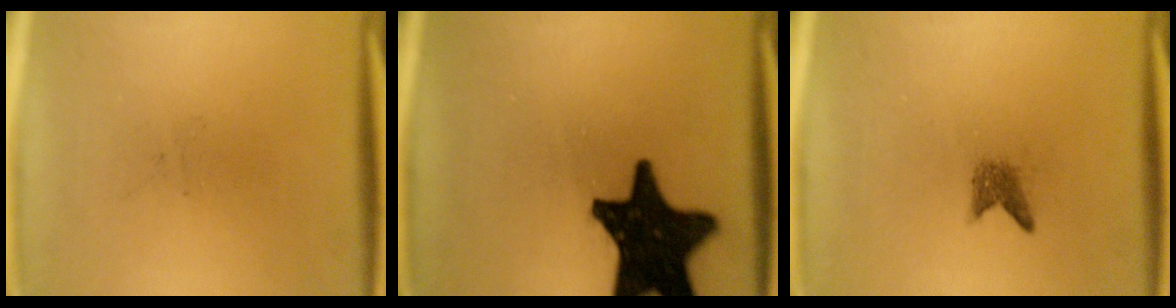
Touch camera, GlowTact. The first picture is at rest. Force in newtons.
{"total": 18.9}
{"total": 1.7}